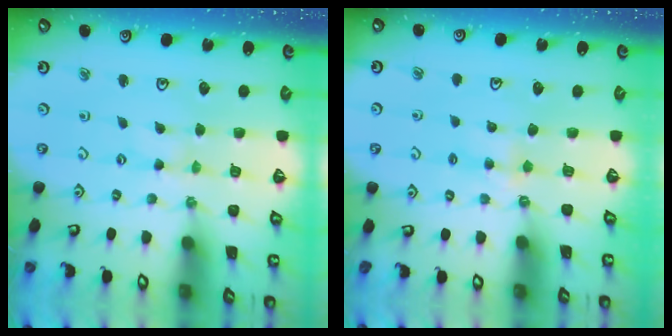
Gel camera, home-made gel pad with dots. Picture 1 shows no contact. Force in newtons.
{"total": 3.8, "press": 3.7, "slide": 0.4}